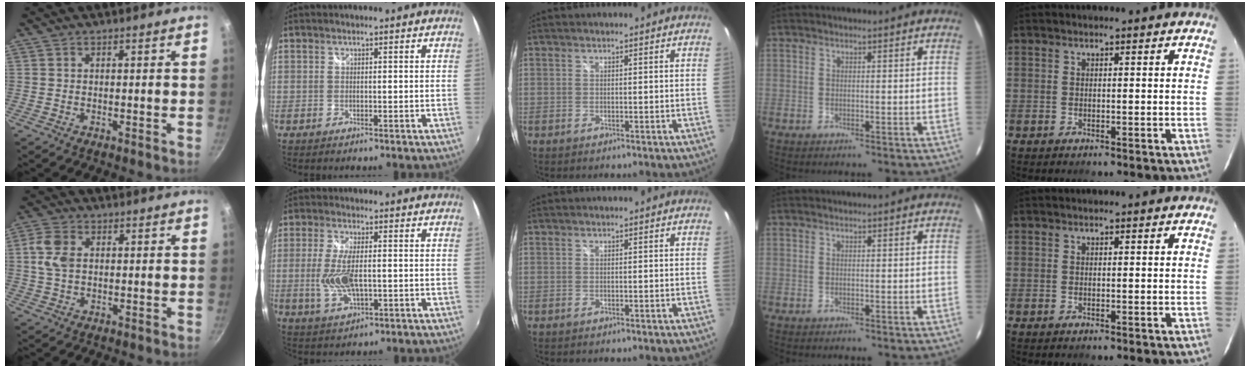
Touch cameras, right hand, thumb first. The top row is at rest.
{"thumb": {"total": 5.9, "force": [1.0, 3.9, 4.2], "torque": [-0.084, 0.006, 0.014]}, "index": {"total": 8.6, "force": [-1.0, 3.5, 7.8], "torque": [-0.161, -0.009, -0.016]}}